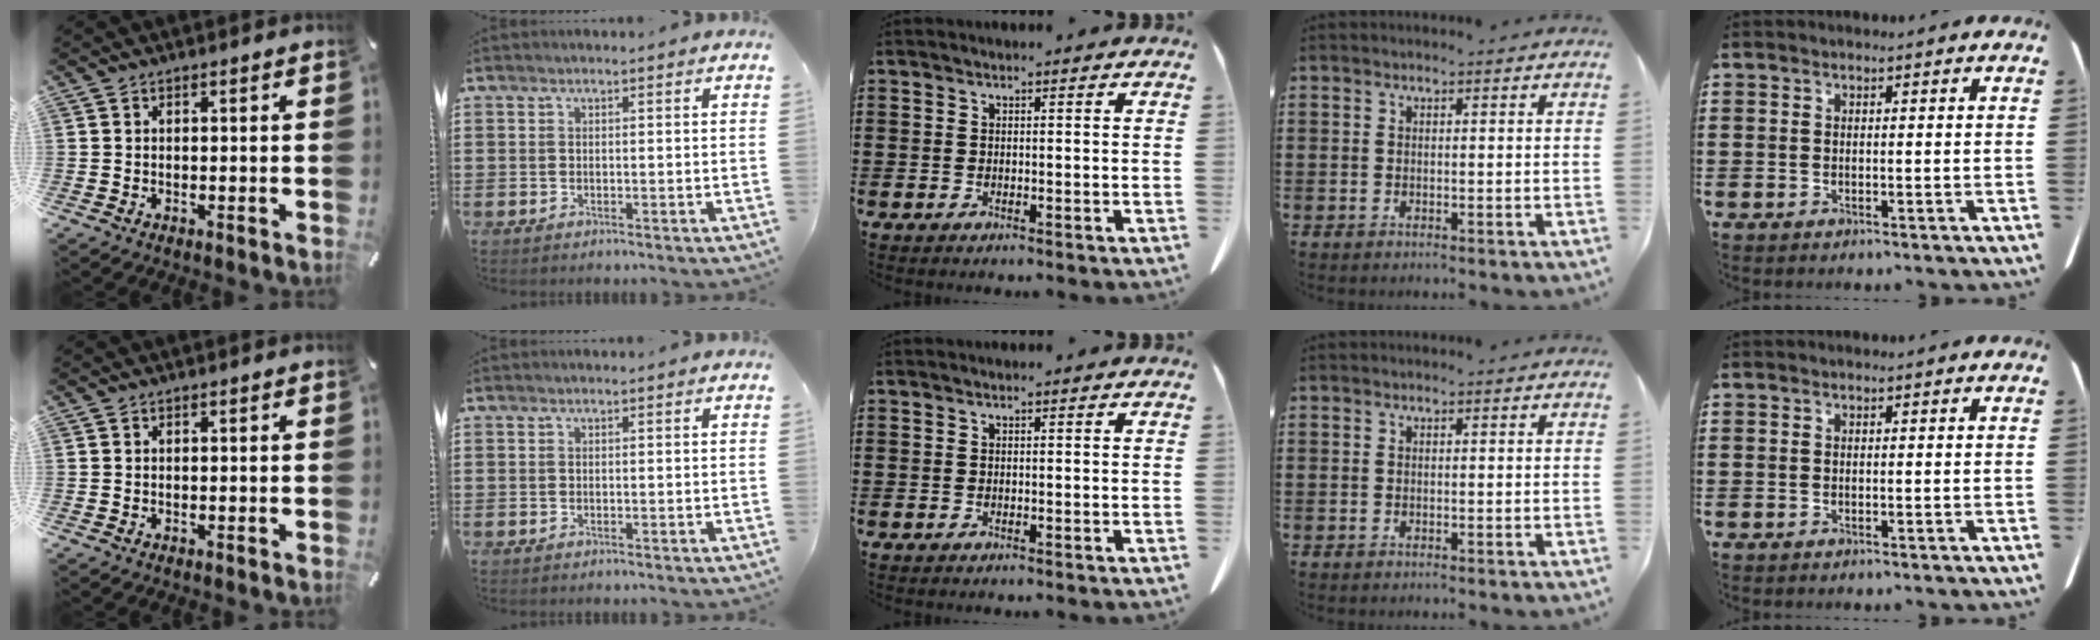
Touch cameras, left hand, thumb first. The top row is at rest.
{}